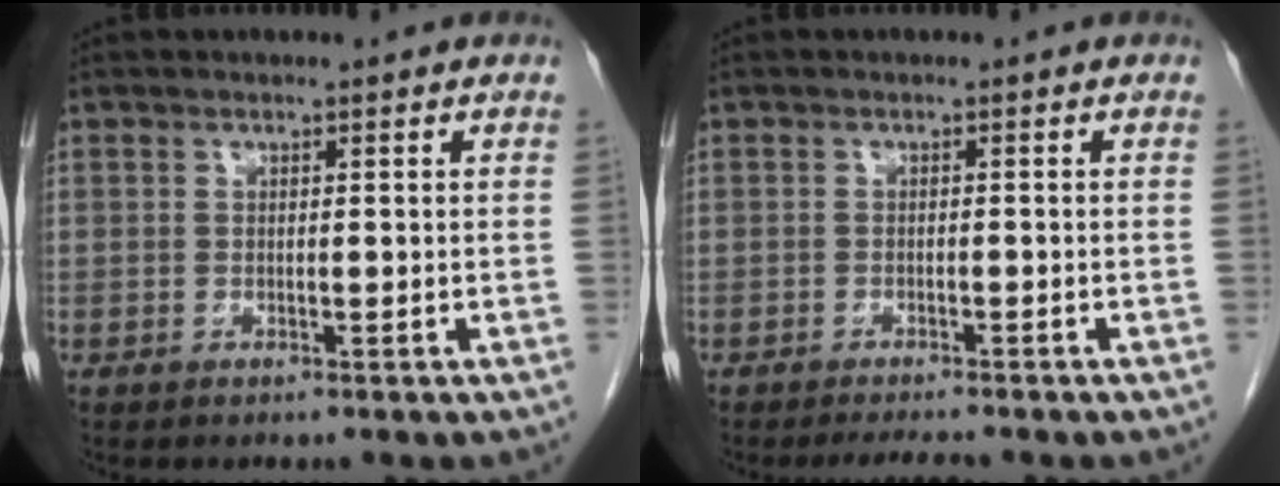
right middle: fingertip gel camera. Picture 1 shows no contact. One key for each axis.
{"total": 2.9, "fx": -2.7, "fy": 0.2, "fz": 1.2, "tx": -0.020, "ty": -0.008, "tz": -0.039}